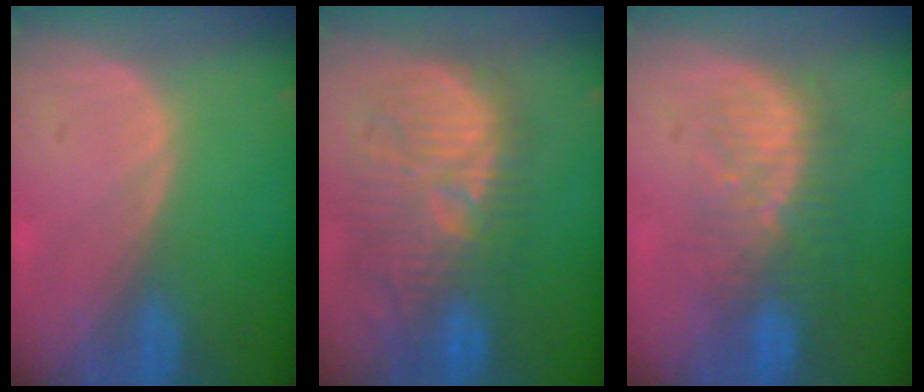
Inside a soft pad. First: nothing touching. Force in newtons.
{"total": 12.2, "press": 11.7, "slide": 3.6}
{"total": 9.3, "press": 8.3, "slide": 4.2}